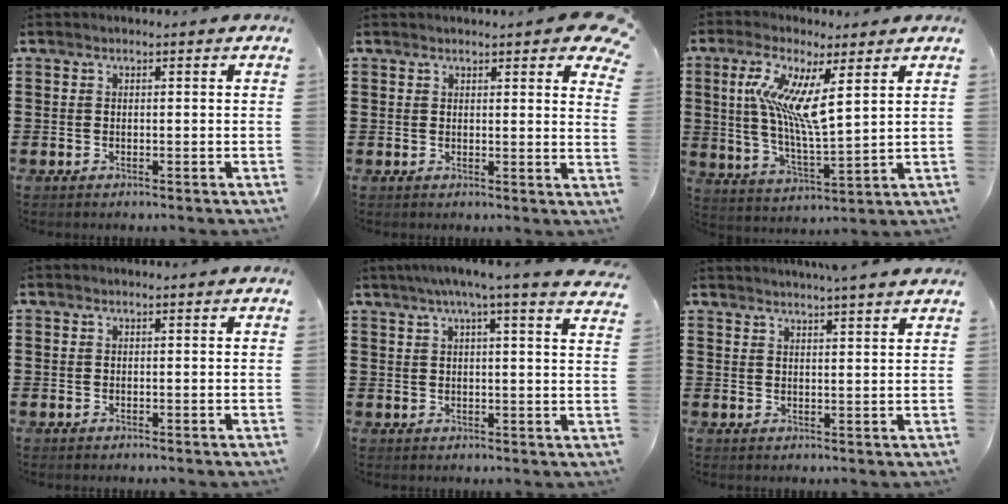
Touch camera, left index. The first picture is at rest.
{"total": 3.1, "force": [2.7, 0.6, 1.4], "torque": [-0.011, -0.011, 0.046]}
{"total": 10.4, "force": [4.8, 2.0, 9.0], "torque": [-0.184, -0.012, 0.085]}
{"total": 0.0}
{"total": 5.1, "force": [3.7, -0.6, 3.4], "torque": [-0.077, -0.011, 0.062]}
{"total": 2.9, "force": [2.8, -0.7, 0.4], "torque": [-0.016, -0.010, 0.052]}